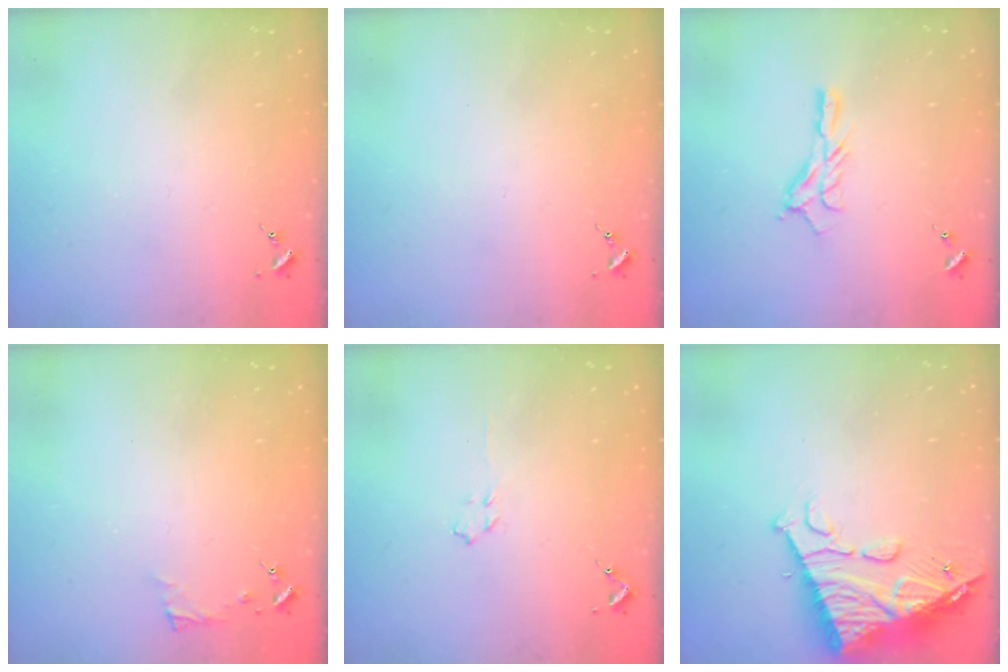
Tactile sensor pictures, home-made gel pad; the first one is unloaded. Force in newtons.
{"total": 0.0}
{"total": 9.5, "press": 9.5, "slide": 0.4}
{"total": 3.8, "press": 3.7, "slide": 0.4}
{"total": 3.9, "press": 3.9, "slide": 0.6}
{"total": 14.9, "press": 14.8, "slide": 1.5}